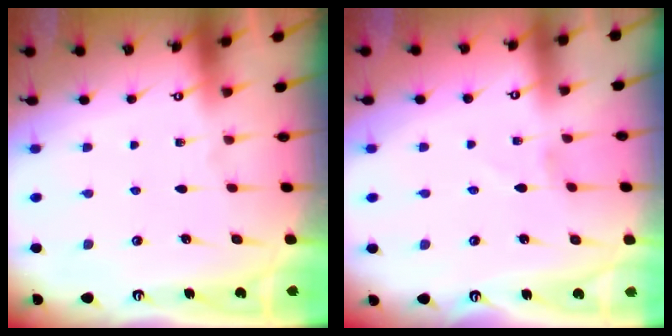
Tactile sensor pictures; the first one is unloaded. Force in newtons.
{"total": 1.3, "press": 1.3, "slide": 0.1}